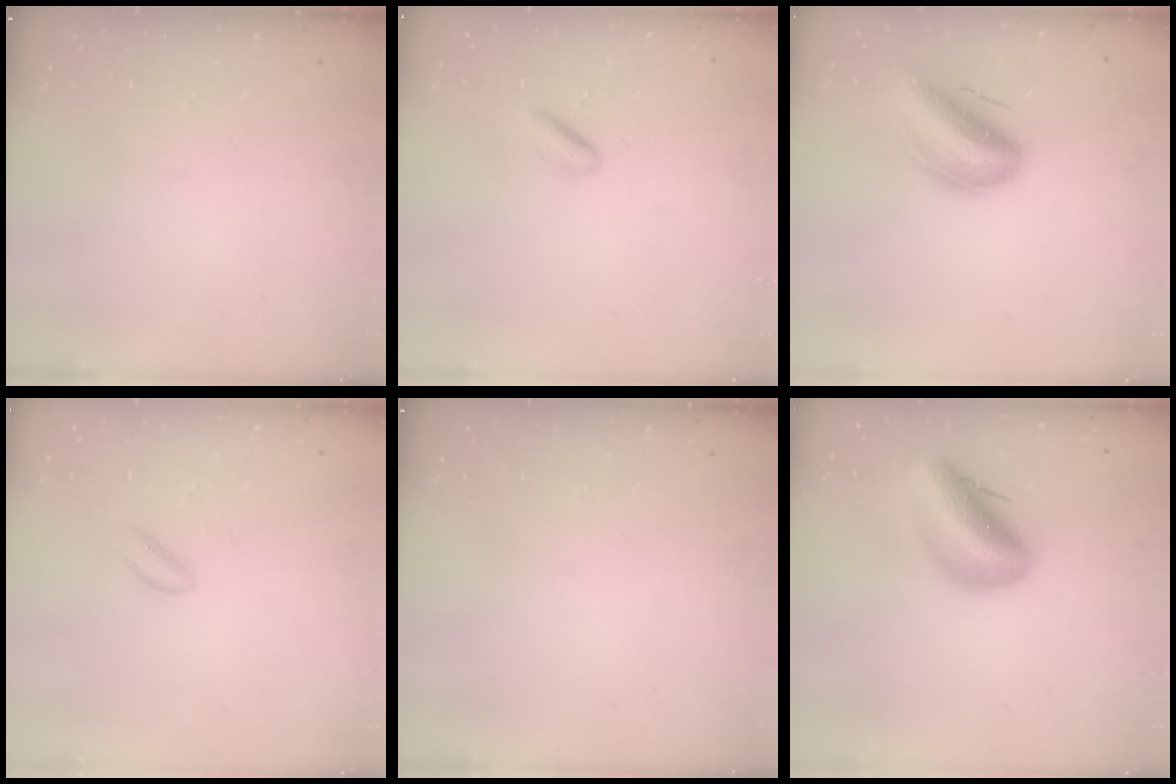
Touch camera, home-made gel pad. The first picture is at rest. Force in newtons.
{"total": 2.7, "press": 2.6, "slide": 0.7}
{"total": 13.6, "press": 13.1, "slide": 3.7}
{"total": 1.3, "press": 1.2, "slide": 0.5}
{"total": 0.0}
{"total": 13.6, "press": 13.0, "slide": 4.1}